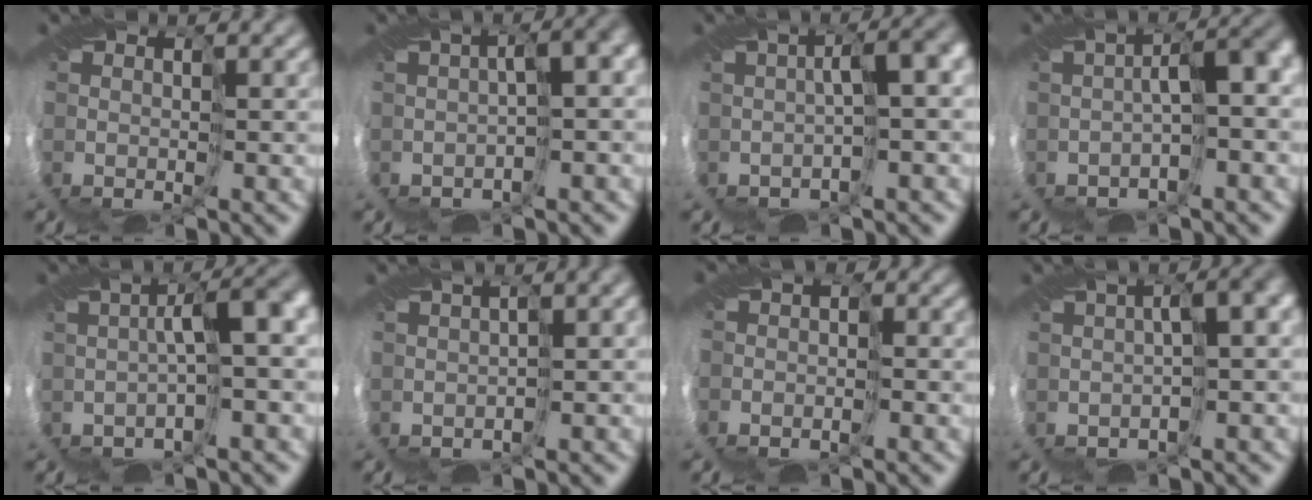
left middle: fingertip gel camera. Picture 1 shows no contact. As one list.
[{"total": 5.7, "force": [-1.1, 2.1, 5.2], "torque": [-0.062, 0.014, -0.007]}, {"total": 3.5, "force": [-0.5, 0.4, 3.5], "torque": [-0.039, 0.011, -0.002]}, {"total": 4.6, "force": [-1.4, 1.0, 4.3], "torque": [-0.060, 0.012, -0.018]}, {"total": 4.3, "force": [-0.2, 0.2, 4.3], "torque": [-0.059, 0.017, -0.004]}, {"total": 3.8, "force": [-0.5, 1.8, 3.3], "torque": [-0.048, 0.013, 0.006]}, {"total": 3.5, "force": [-1.5, 2.5, 2.0], "torque": [-0.025, 0.005, -0.026]}, {"total": 4.7, "force": [-0.6, 1.4, 4.5], "torque": [-0.045, 0.014, -0.006]}]